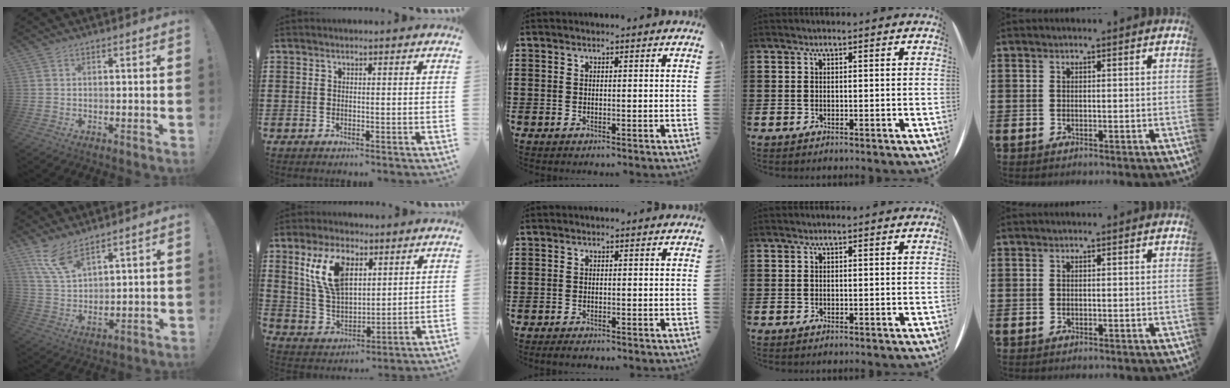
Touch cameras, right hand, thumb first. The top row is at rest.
{"thumb": {"total": 9.8, "force": [7.4, 3.1, 5.7], "torque": [-0.118, -0.035, 0.142]}, "index": {"total": 10.1, "force": [5.0, 5.7, 6.7], "torque": [-0.158, 0.012, 0.093]}, "middle": {"total": 0.8, "force": [-0.8, 0.1, 0.2], "torque": [-0.007, -0.003, -0.014]}}